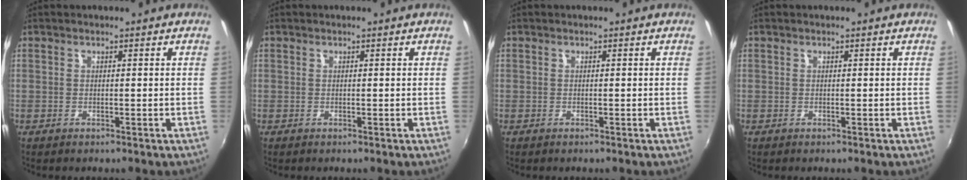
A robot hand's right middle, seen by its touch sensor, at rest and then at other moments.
{"total": 0.0}
{"total": 0.0}
{"total": 0.0}